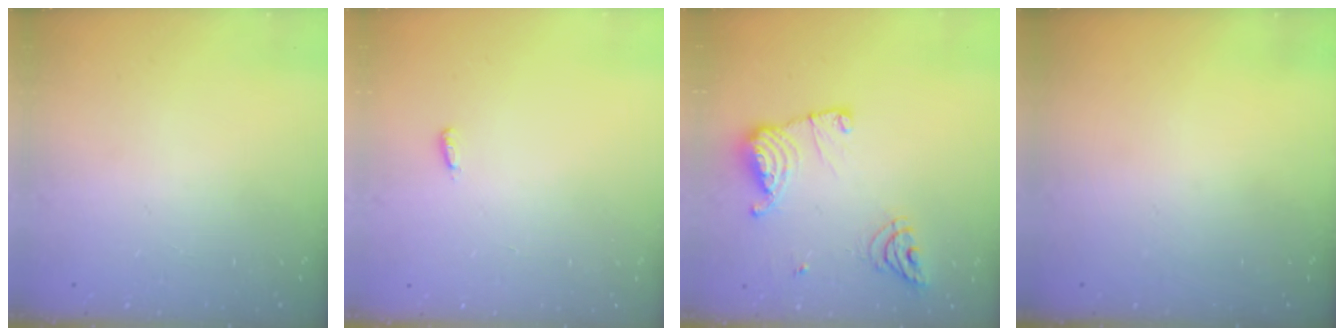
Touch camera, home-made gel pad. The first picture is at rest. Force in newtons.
{"total": 2.9, "press": 2.8, "slide": 0.9}
{"total": 13.2, "press": 13.2, "slide": 1.2}
{"total": 0.0}